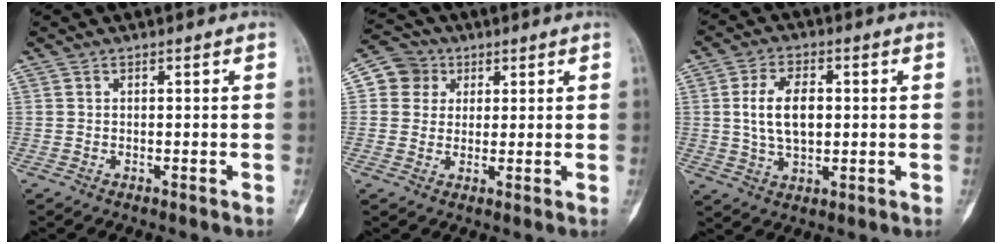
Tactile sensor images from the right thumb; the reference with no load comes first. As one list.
[{"total": 6.1, "force": [1.8, 5.8, 1.2], "torque": [0.011, 0.003, 0.025]}, {"total": 9.3, "force": [0.9, 5.4, 7.5], "torque": [-0.126, -0.001, 0.019]}]